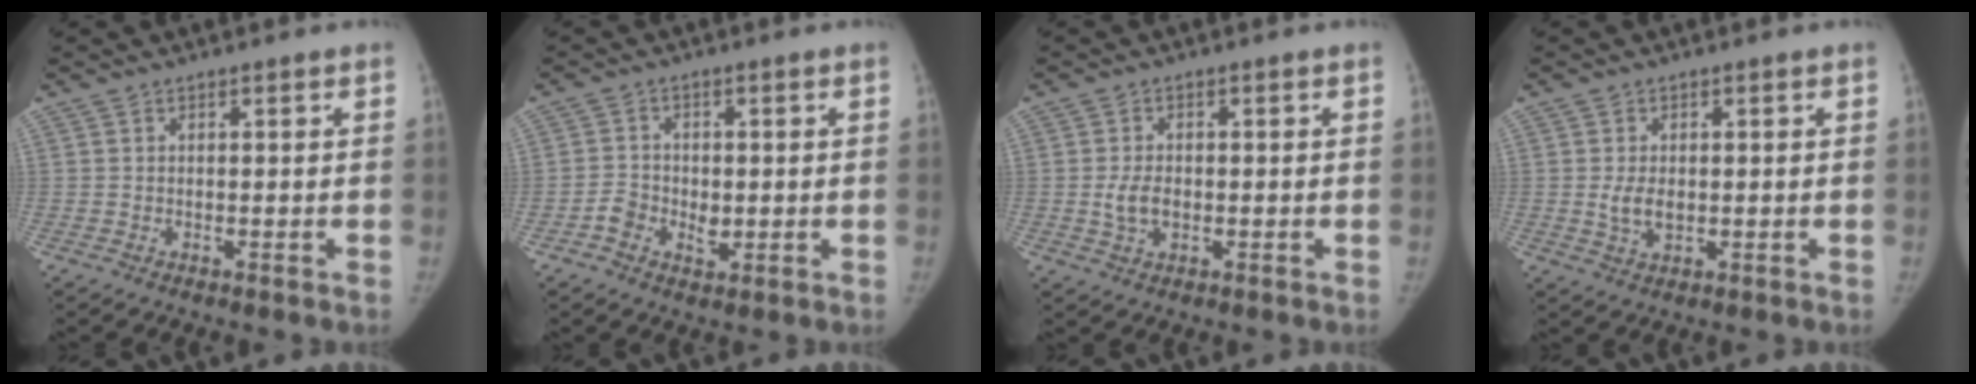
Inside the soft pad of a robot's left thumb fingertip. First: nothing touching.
{"total": 5.0, "force": [-1.2, 3.9, 2.8], "torque": [-0.032, 0.009, -0.023]}
{"total": 4.4, "force": [-0.6, 2.9, 3.2], "torque": [-0.058, 0.004, -0.009]}
{"total": 4.2, "force": [-0.2, 2.7, 3.2], "torque": [-0.057, -0.003, 0.002]}